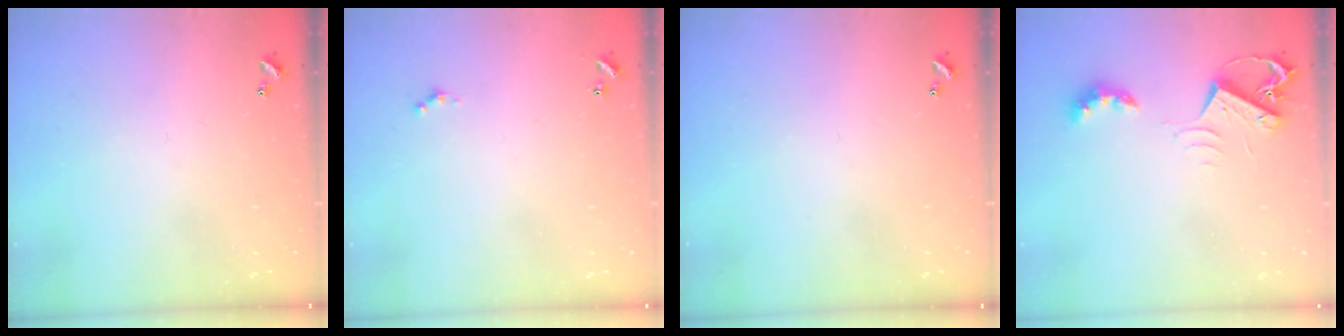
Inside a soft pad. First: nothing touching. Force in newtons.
{"total": 0.0}
{"total": 0.0}
{"total": 7.5, "press": 7.5, "slide": 0.8}